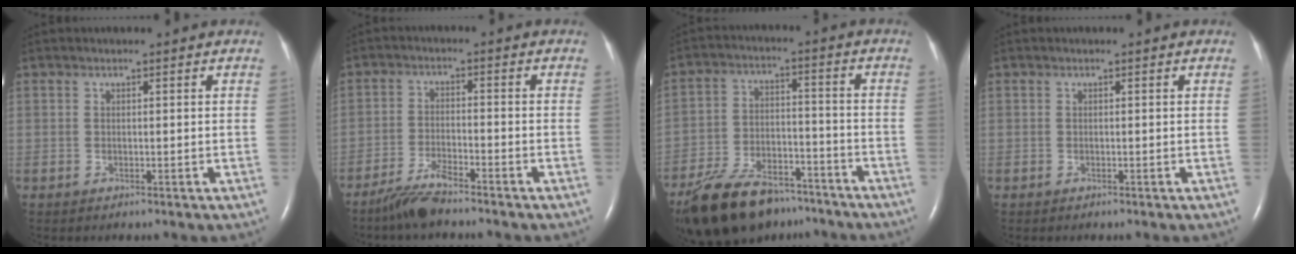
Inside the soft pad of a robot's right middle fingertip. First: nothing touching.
{"total": 5.1, "force": [-4.4, 0.4, 2.5], "torque": [-0.059, -0.014, -0.089]}
{"total": 16.8, "force": [-13.5, 6.6, 7.5], "torque": [-0.157, 0.003, -0.223]}
{"total": 0.0}